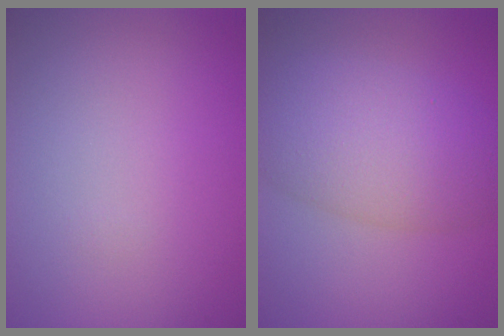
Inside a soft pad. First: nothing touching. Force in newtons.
{"total": 6.8, "press": 6.7, "slide": 0.3}